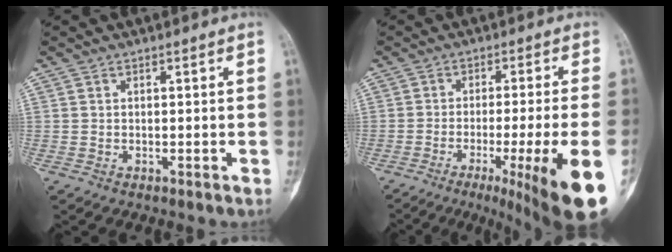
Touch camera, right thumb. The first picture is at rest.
{"total": 18.8, "force": [-8.1, 1.4, 16.9], "torque": [-0.188, -0.004, -0.115]}